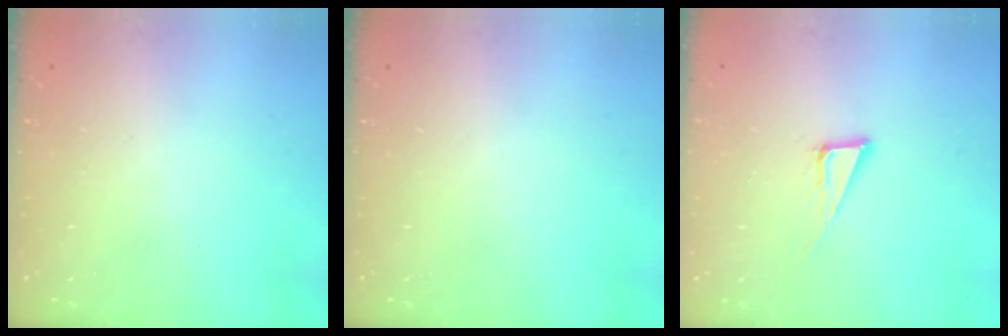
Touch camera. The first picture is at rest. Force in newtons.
{"total": 0.0}
{"total": 7.4, "press": 6.9, "slide": 2.6}